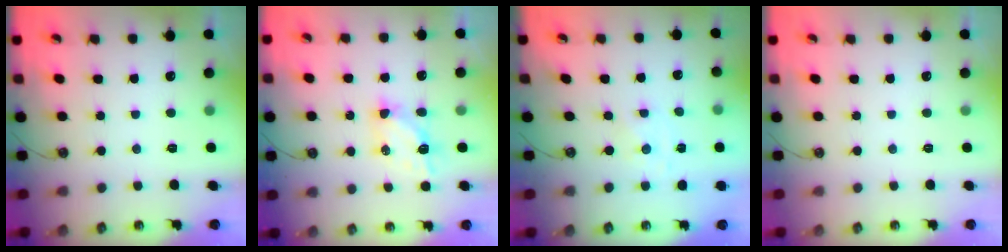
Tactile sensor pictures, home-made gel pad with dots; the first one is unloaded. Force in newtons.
{"total": 5.3, "press": 5.3, "slide": 0.1}
{"total": 0.0}
{"total": 0.0}